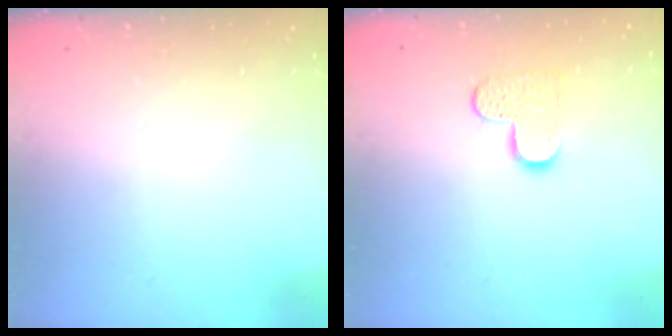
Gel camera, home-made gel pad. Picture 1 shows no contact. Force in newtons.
{"total": 7.4, "press": 7.4, "slide": 0.5}